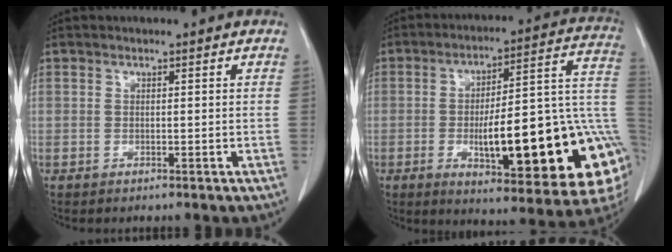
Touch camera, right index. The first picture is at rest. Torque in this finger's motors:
{"motor_torque": [2.14, 0.00, 1.05, 0.21]}